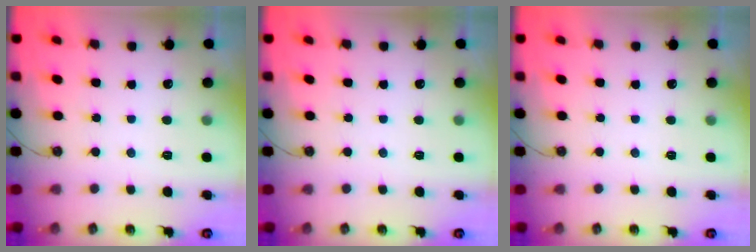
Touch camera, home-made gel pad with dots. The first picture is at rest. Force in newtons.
{"total": 0.0}
{"total": 0.0}